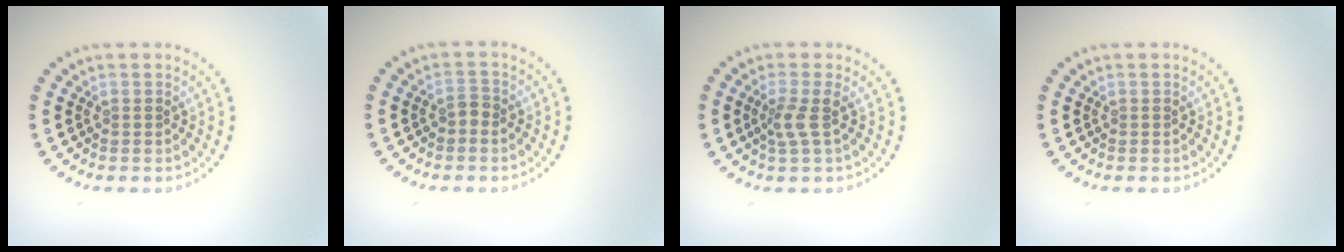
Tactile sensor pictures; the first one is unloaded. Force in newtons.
{"total": 0.9, "press": 0.9, "slide": 0.3}
{"total": 2.0, "press": 1.5, "slide": 1.3}
{"total": 0.0}